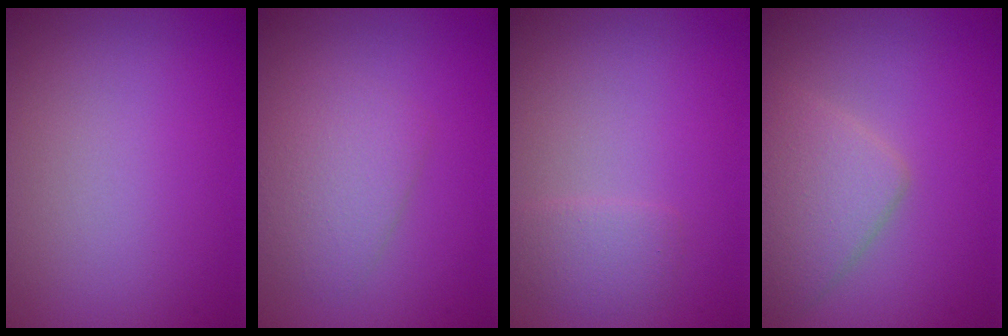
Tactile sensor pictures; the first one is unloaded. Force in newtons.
{"total": 3.0, "press": 3.0, "slide": 0.1}
{"total": 1.5, "press": 1.5, "slide": 0.0}
{"total": 4.2, "press": 4.2, "slide": 0.0}